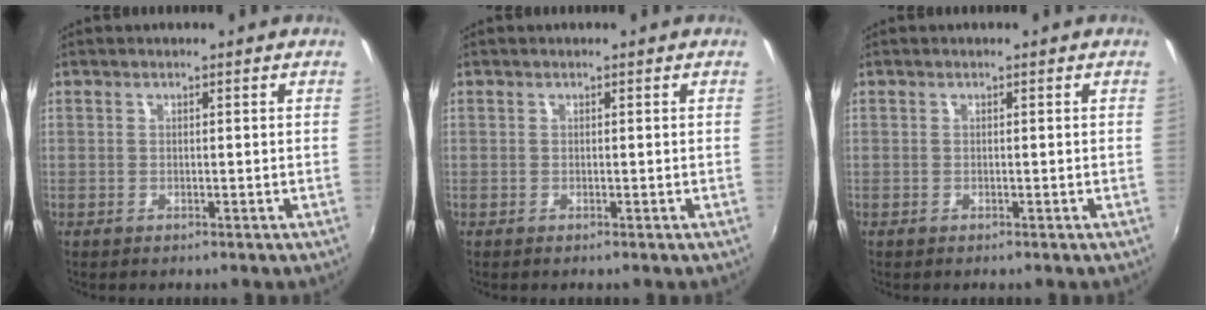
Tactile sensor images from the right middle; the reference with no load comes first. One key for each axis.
{"total": 0.0}
{"total": 0.0}